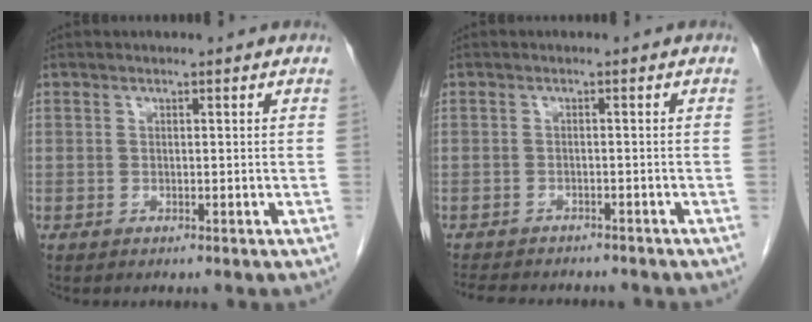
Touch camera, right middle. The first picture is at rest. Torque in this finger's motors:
{"motor_torque": [0.48, -0.43, 0.01, 0.03]}